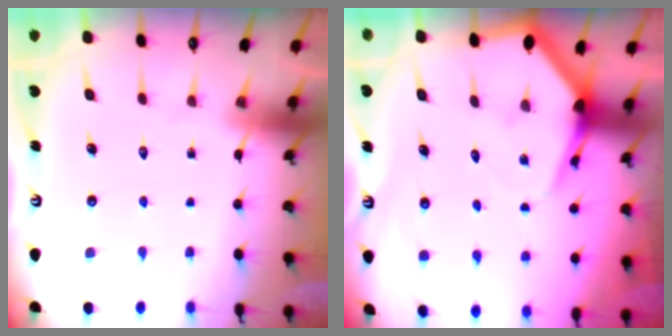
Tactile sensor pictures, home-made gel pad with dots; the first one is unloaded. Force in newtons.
{"total": 5.1, "press": 5.0, "slide": 0.5}